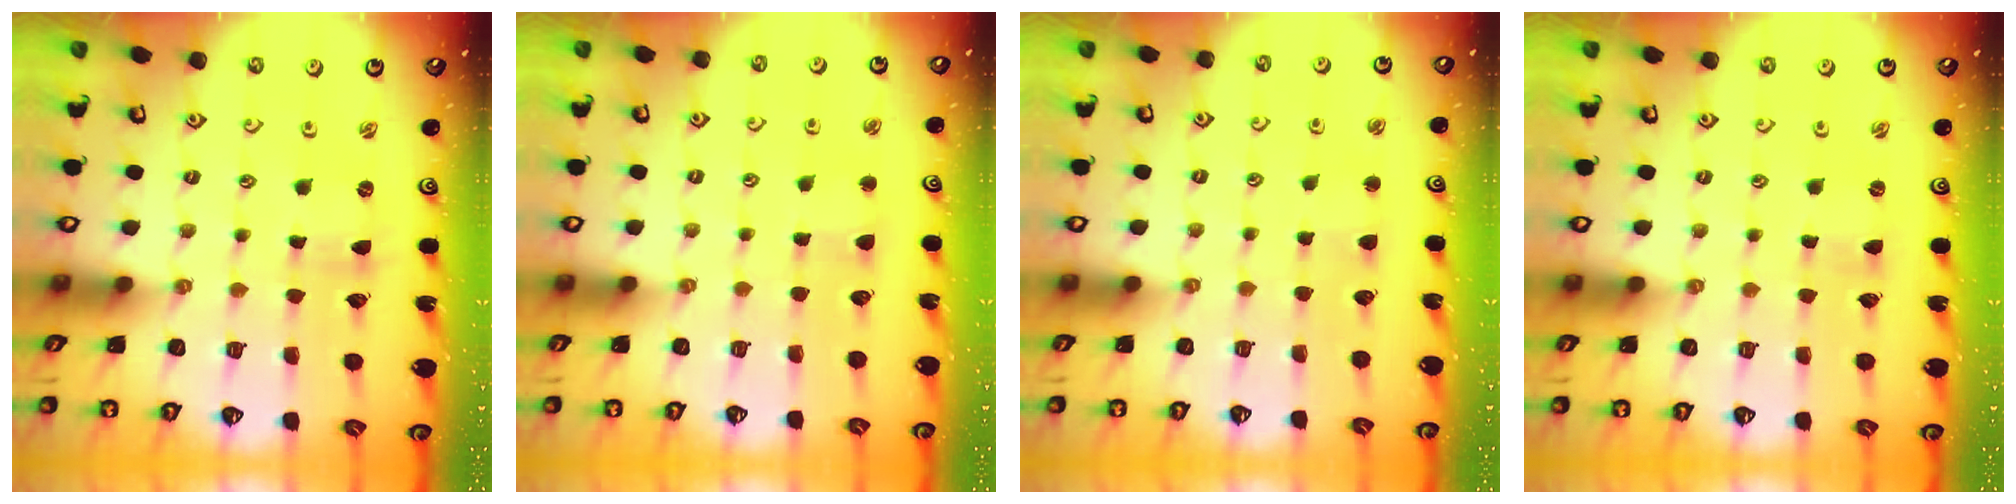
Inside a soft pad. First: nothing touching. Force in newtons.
{"total": 2.5, "press": 2.5, "slide": 0.3}
{"total": 2.4, "press": 2.4, "slide": 0.5}
{"total": 0.0}